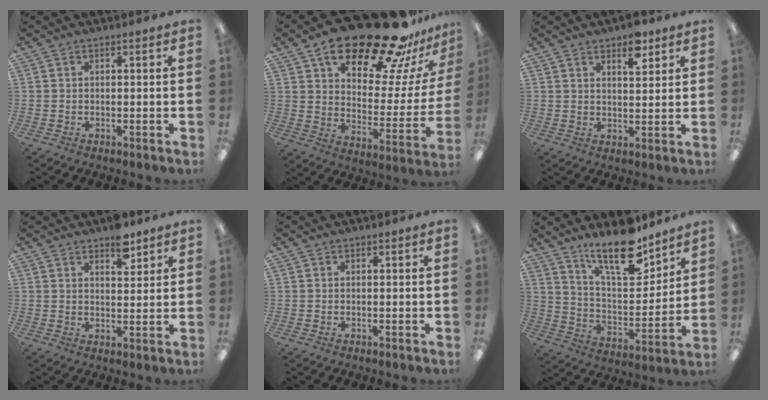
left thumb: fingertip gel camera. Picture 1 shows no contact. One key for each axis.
{"total": 25.9, "fx": 19.7, "fy": 7.8, "fz": 14.9, "tx": -0.227, "ty": -0.136, "tz": 0.318}
{"total": 6.1, "fx": 4.3, "fy": 2.6, "fz": 3.5, "tx": -0.030, "ty": -0.025, "tz": 0.068}
{"total": 6.5, "fx": 4.6, "fy": 3.1, "fz": 3.5, "tx": -0.031, "ty": -0.027, "tz": 0.075}
{"total": 0.0}
{"total": 17.4, "fx": 13.0, "fy": 5.9, "fz": 10.0, "tx": -0.163, "ty": -0.083, "tz": 0.220}